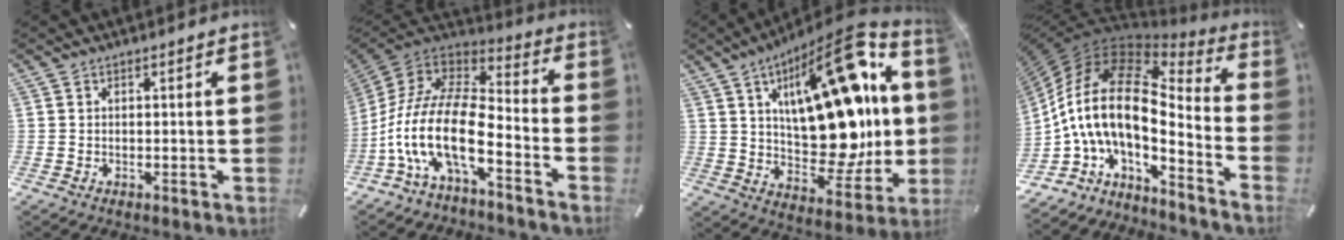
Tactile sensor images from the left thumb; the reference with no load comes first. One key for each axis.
{"total": 19.4, "fx": -9.0, "fy": 7.2, "fz": 15.5, "tx": -0.360, "ty": 0.002, "tz": -0.173}
{"total": 26.1, "fx": 7.2, "fy": 13.4, "fz": 21.2, "tx": -0.298, "ty": -0.052, "tz": 0.125}
{"total": 16.7, "fx": -0.2, "fy": 8.8, "fz": 14.2, "tx": -0.319, "ty": -0.035, "tz": -0.016}